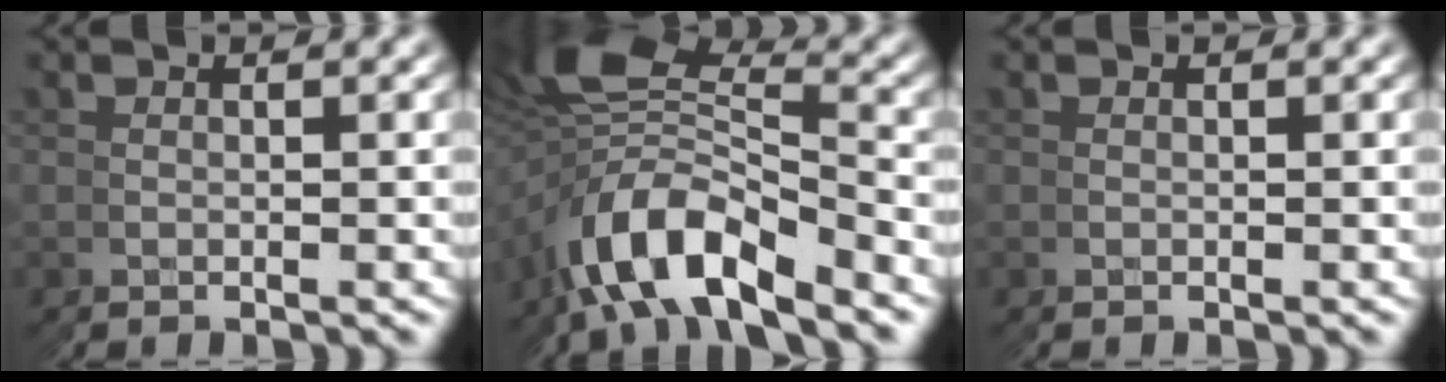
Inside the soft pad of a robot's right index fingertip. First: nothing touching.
{"total": 8.7, "force": [-1.8, 5.5, 6.5], "torque": [-0.146, -0.026, -0.021]}
{"total": 0.0}